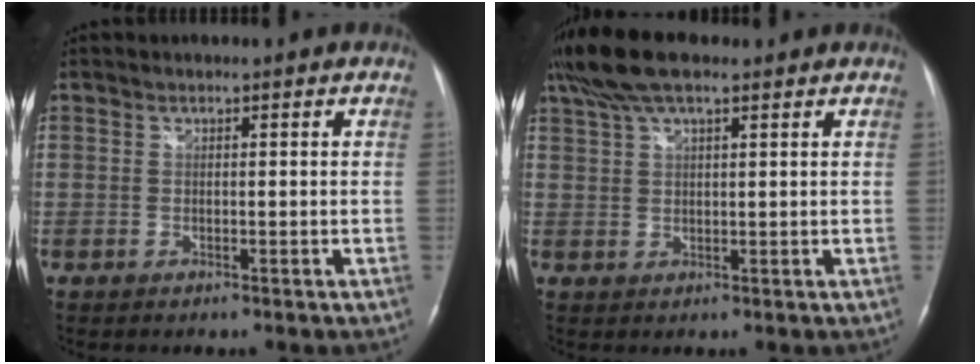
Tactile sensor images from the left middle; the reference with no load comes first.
{"total": 8.6, "force": [6.3, 2.2, 5.4], "torque": [-0.114, 0.034, 0.117]}